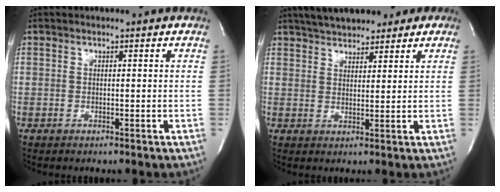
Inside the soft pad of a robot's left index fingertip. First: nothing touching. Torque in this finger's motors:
{"motor_torque": [0.26, -0.36, 0.68, 0.13]}